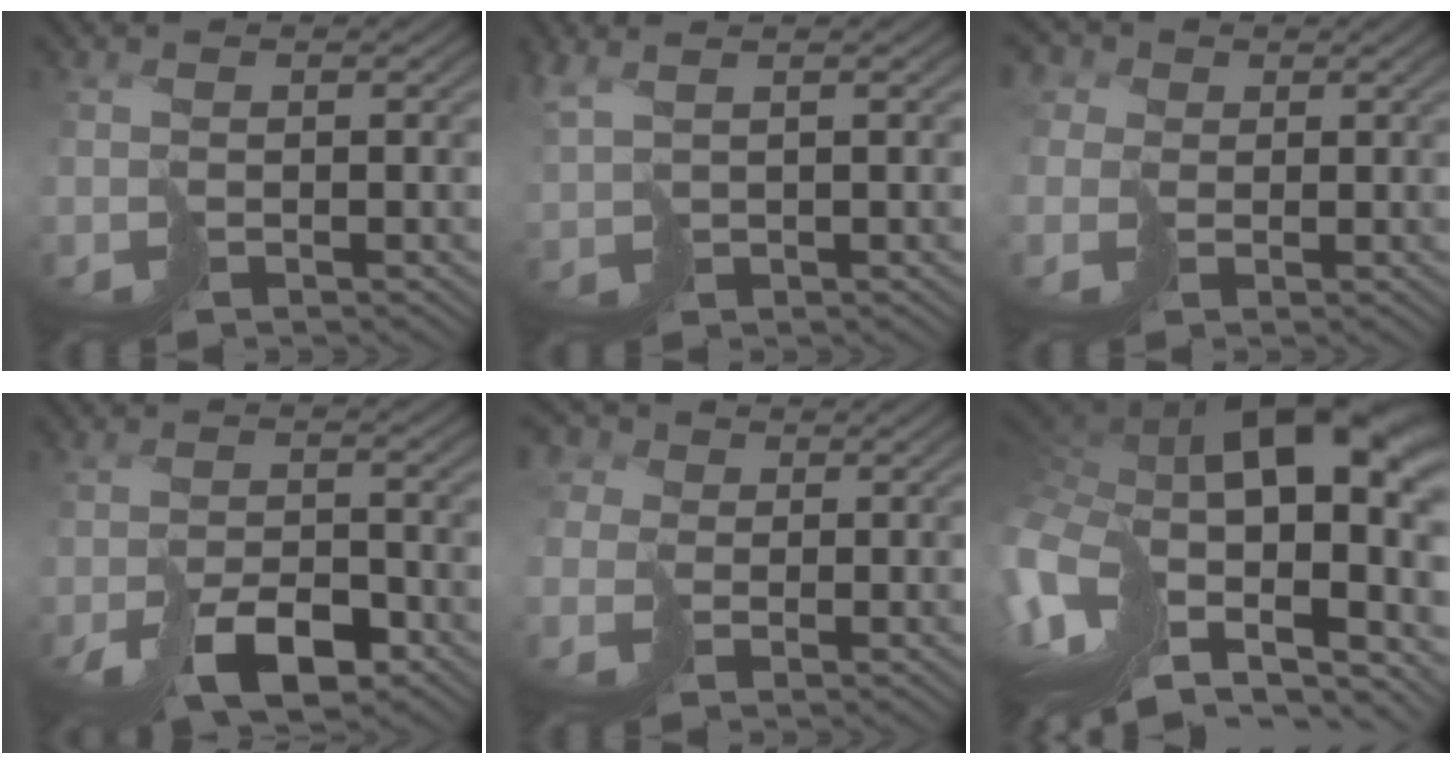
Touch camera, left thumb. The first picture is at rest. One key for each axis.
{"total": 3.0, "fx": 1.6, "fy": 0.7, "fz": 2.5, "tx": -0.078, "ty": -0.002, "tz": 0.031}
{"total": 4.4, "fx": 1.4, "fy": 3.9, "fz": 1.4, "tx": -0.050, "ty": 0.006, "tz": 0.007}
{"total": 5.1, "fx": -3.1, "fy": 2.1, "fz": 3.5, "tx": -0.054, "ty": 0.000, "tz": -0.046}
{"total": 5.1, "fx": 1.4, "fy": 4.5, "fz": 1.8, "tx": -0.060, "ty": 0.008, "tz": 0.004}
{"total": 18.9, "fx": 0.7, "fy": 11.3, "fz": 15.1, "tx": -0.317, "ty": -0.029, "tz": 0.034}